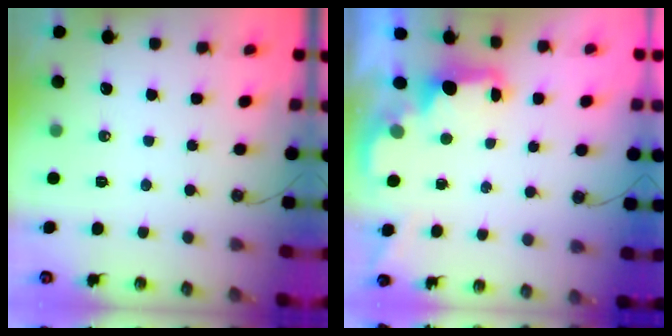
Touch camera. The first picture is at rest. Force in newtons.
{"total": 2.3, "press": 2.2, "slide": 0.7}